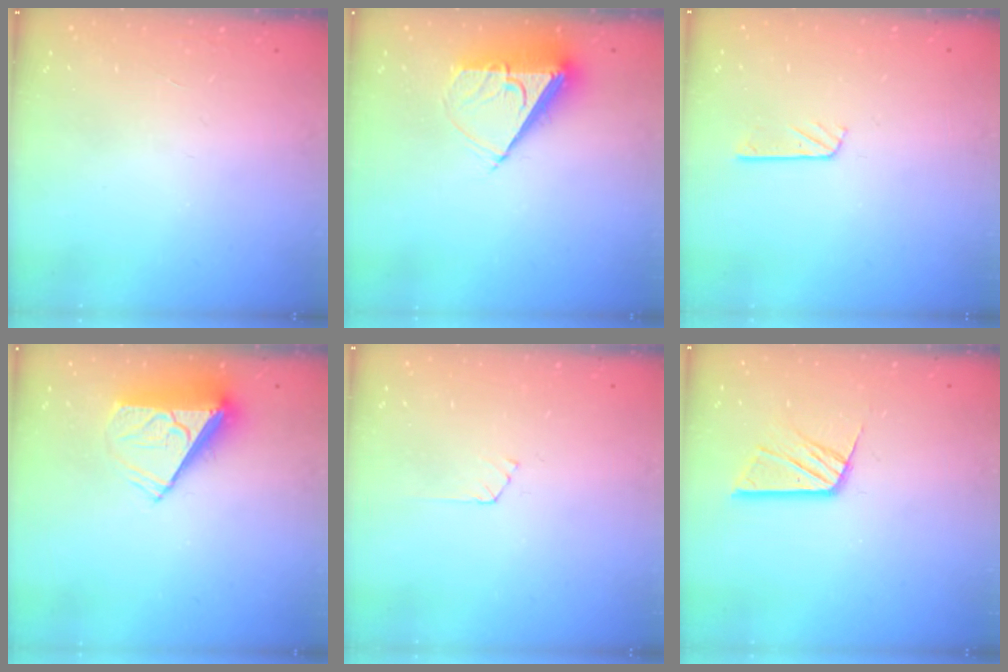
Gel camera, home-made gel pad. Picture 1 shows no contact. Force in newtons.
{"total": 7.1, "press": 7.0, "slide": 0.8}
{"total": 3.0, "press": 3.0, "slide": 0.3}
{"total": 7.5, "press": 7.4, "slide": 1.2}
{"total": 2.4, "press": 2.4, "slide": 0.3}
{"total": 11.0, "press": 11.0, "slide": 1.2}